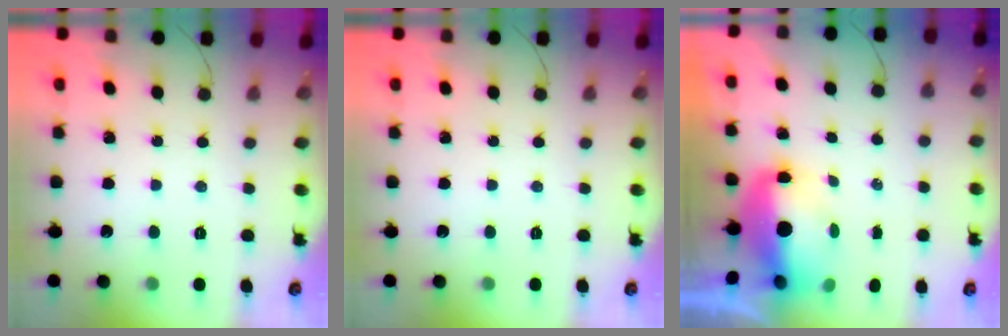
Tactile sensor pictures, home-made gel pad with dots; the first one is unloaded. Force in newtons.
{"total": 0.0}
{"total": 7.8, "press": 7.5, "slide": 1.8}